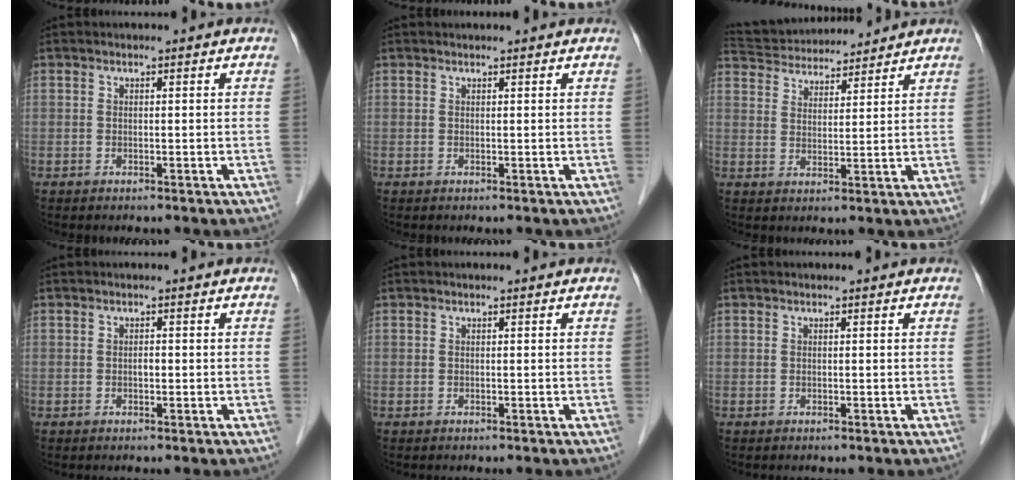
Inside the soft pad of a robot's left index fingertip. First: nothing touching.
{"total": 1.9, "force": [1.8, 0.2, 0.5], "torque": [-0.010, 0.017, 0.022]}
{"total": 12.6, "force": [11.9, 2.5, 3.3], "torque": [-0.065, 0.038, 0.196]}
{"total": 0.7, "force": [-0.1, 0.4, 0.6], "torque": [-0.011, 0.002, -0.004]}
{"total": 0.0}
{"total": 0.0}